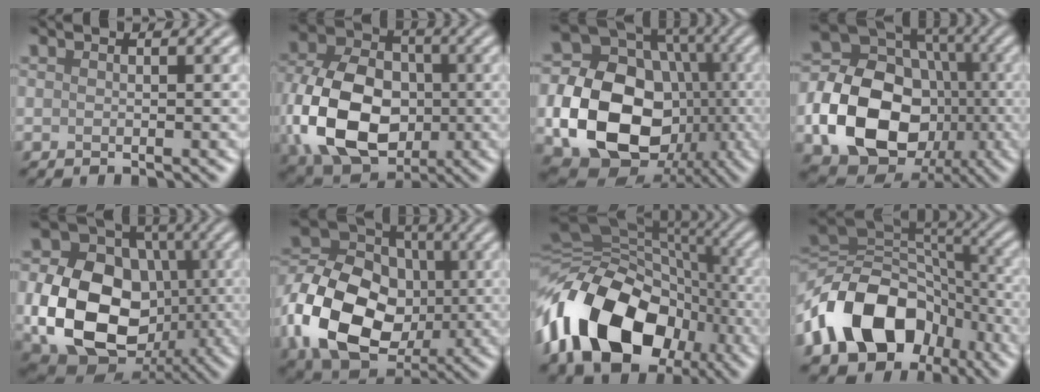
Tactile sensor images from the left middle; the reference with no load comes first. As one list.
[{"total": 13.1, "force": [-2.4, 9.5, 8.8], "torque": [-0.200, -0.010, -0.053]}, {"total": 16.2, "force": [-3.0, 12.8, 9.5], "torque": [-0.190, -0.024, -0.039]}, {"total": 14.3, "force": [-3.3, 11.1, 8.3], "torque": [-0.176, -0.015, -0.060]}, {"total": 13.7, "force": [-2.4, 10.5, 8.4], "torque": [-0.167, -0.021, -0.043]}, {"total": 16.3, "force": [-2.8, 13.0, 9.4], "torque": [-0.205, -0.011, -0.063]}, {"total": 14.4, "force": [-6.0, 9.7, 8.9], "torque": [-0.172, 0.004, -0.116]}, {"total": 13.8, "force": [-5.3, 10.0, 8.0], "torque": [-0.155, 0.001, -0.097]}]